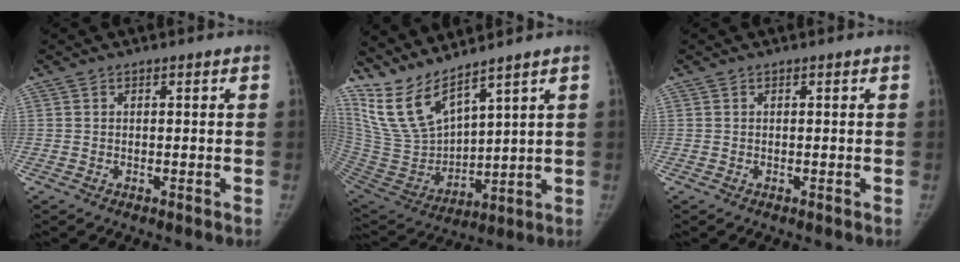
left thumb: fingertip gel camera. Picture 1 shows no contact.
{"total": 13.0, "force": [10.9, 2.6, 6.5], "torque": [-0.122, -0.067, 0.242]}
{"total": 0.0}